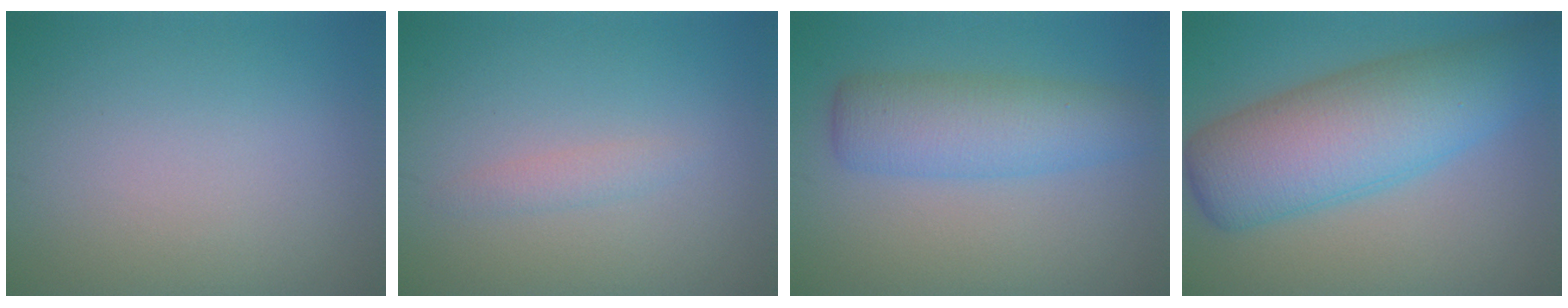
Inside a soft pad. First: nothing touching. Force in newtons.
{"total": 1.1, "press": 1.1, "slide": 0.1}
{"total": 5.3, "press": 5.3, "slide": 0.1}
{"total": 10.0, "press": 10.0, "slide": 0.2}